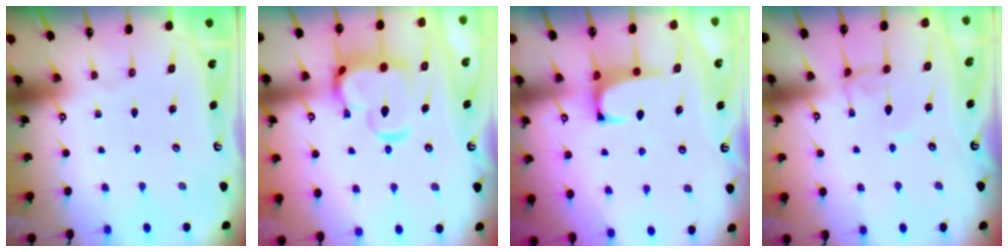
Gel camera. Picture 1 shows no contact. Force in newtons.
{"total": 10.1, "press": 9.9, "slide": 1.8}
{"total": 1.2, "press": 1.0, "slide": 0.7}
{"total": 0.8, "press": 0.8, "slide": 0.2}